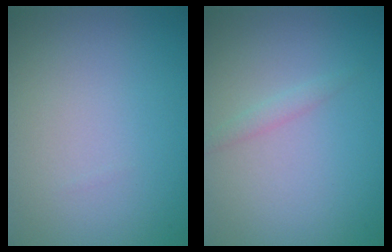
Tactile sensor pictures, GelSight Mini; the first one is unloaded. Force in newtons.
{"total": 1.0, "press": 1.0, "slide": 0.1}